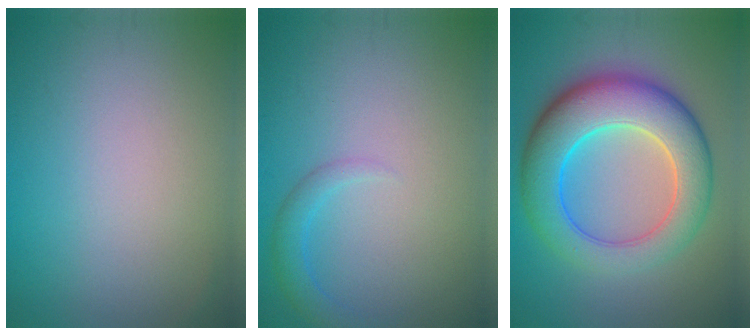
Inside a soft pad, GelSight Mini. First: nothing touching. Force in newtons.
{"total": 1.8, "press": 1.8, "slide": 0.2}
{"total": 9.8, "press": 9.8, "slide": 0.2}